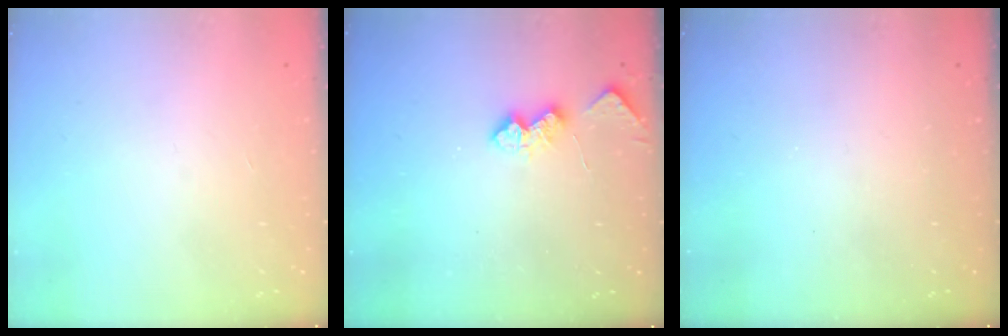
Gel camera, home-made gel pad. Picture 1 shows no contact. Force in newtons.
{"total": 6.2, "press": 6.1, "slide": 0.7}
{"total": 0.0}